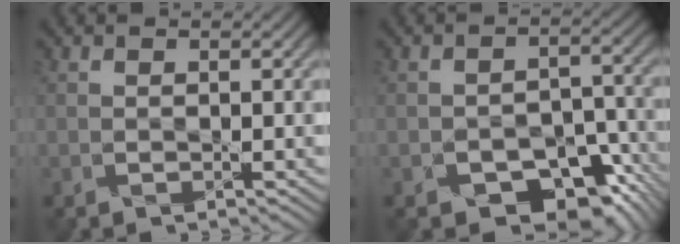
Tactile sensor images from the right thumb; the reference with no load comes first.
{"total": 9.6, "force": [-6.4, 5.5, 4.5], "torque": [-0.054, -0.007, -0.088]}